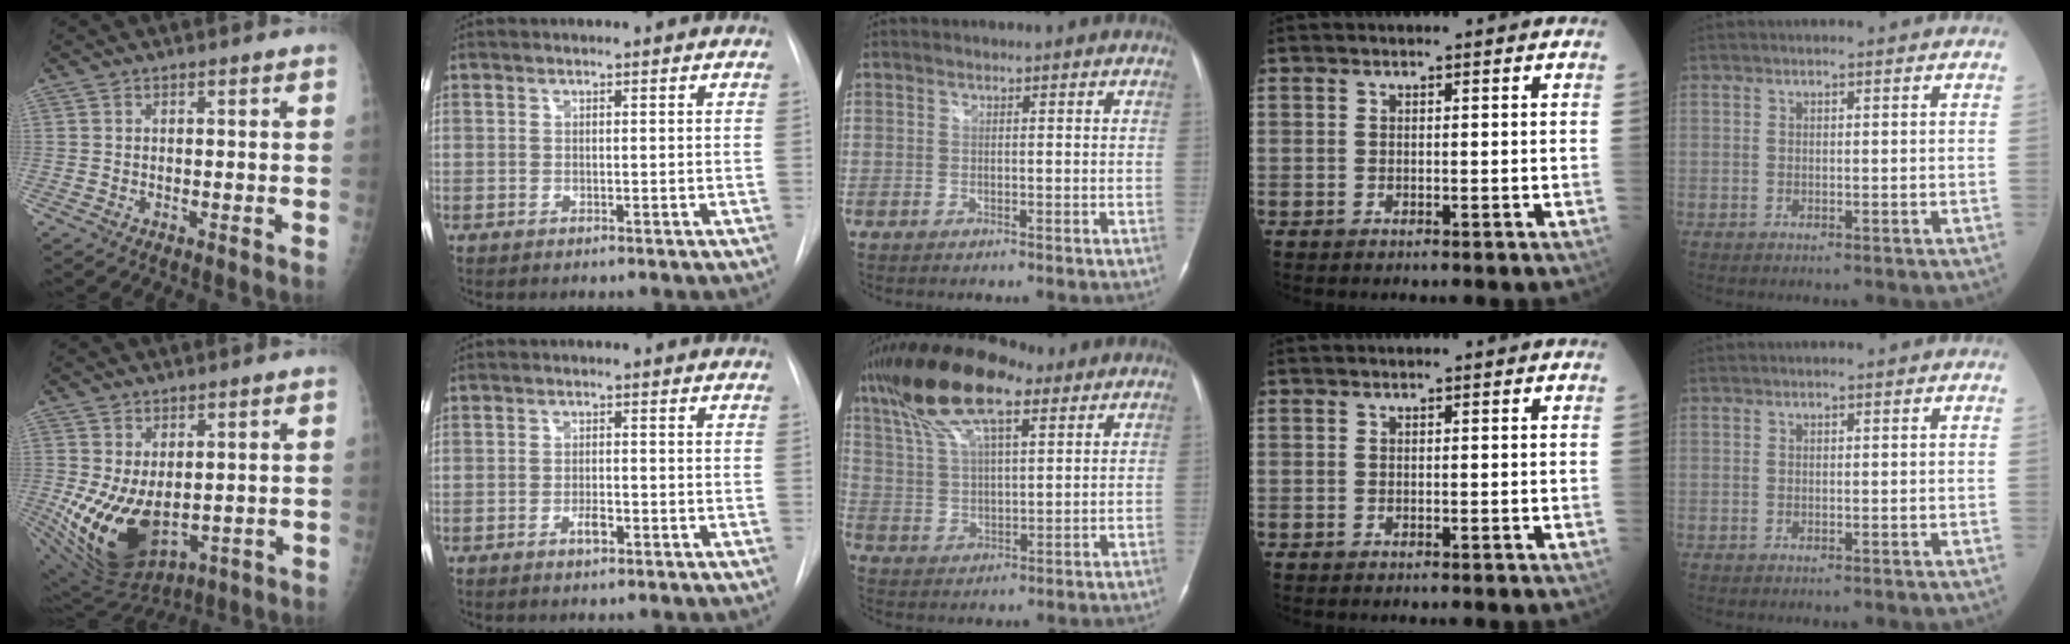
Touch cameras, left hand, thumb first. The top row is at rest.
{"thumb": {"total": 14.2, "force": [-1.2, 8.7, 11.1], "torque": [-0.191, -0.019, 0.012]}, "index": {"total": 2.1, "force": [-1.1, 0.8, 1.7], "torque": [-0.028, 0.002, -0.018]}, "middle": {"total": 15.4, "force": [9.6, 4.7, 11.1], "torque": [-0.222, 0.038, 0.179]}}